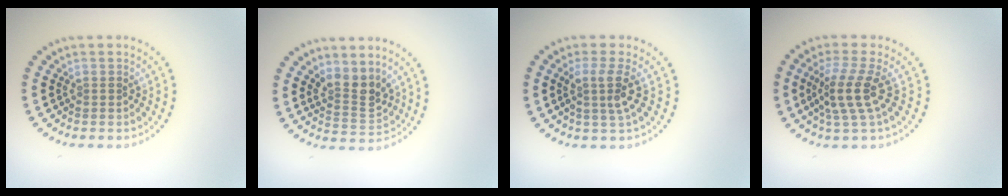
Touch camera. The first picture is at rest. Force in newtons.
{"total": 3.1, "press": 2.7, "slide": 1.5}
{"total": 2.7, "press": 2.1, "slide": 1.7}
{"total": 3.5, "press": 2.6, "slide": 2.3}